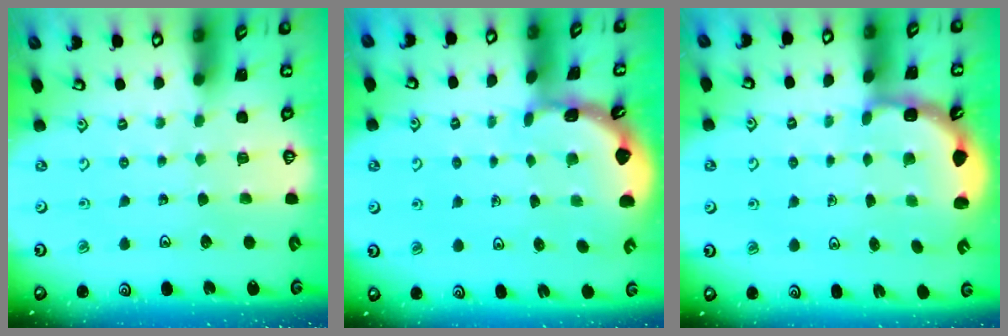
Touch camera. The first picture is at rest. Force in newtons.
{"total": 1.8, "press": 1.8, "slide": 0.1}
{"total": 3.2, "press": 2.5, "slide": 2.0}